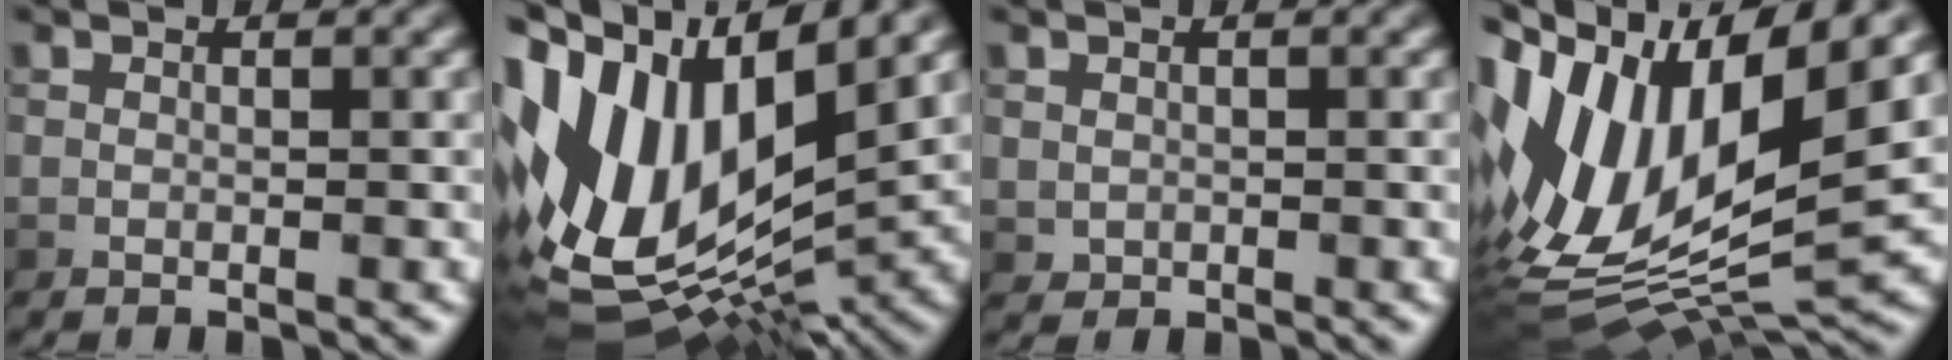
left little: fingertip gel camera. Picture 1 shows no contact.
{"total": 16.3, "force": [2.2, 9.1, 13.4], "torque": [-0.285, 0.021, 0.036]}
{"total": 0.7, "force": [0.1, 0.7, 0.2], "torque": [-0.002, -0.004, 0.005]}
{"total": 15.9, "force": [1.9, 7.6, 13.9], "torque": [-0.283, 0.022, 0.022]}